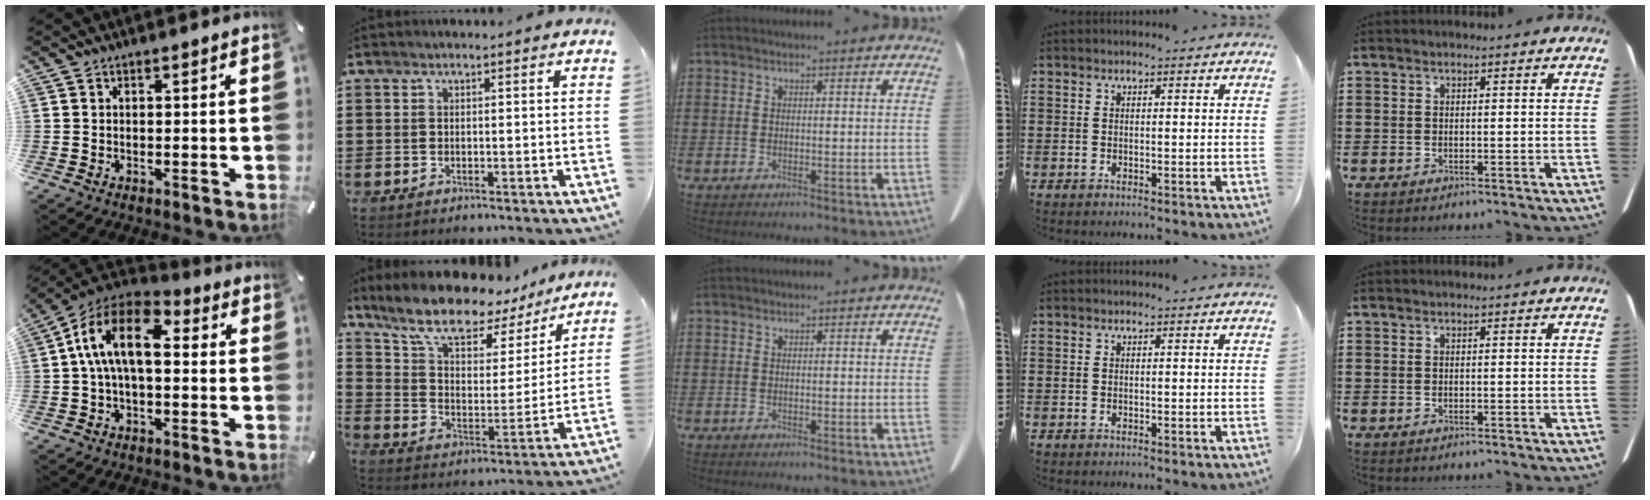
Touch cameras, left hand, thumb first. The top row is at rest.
{"thumb": {"total": 15.2, "force": [2.5, 9.0, 12.0], "torque": [-0.247, 0.008, 0.044]}, "index": {"total": 10.8, "force": [9.2, 3.4, 4.6], "torque": [-0.125, -0.055, 0.160]}}